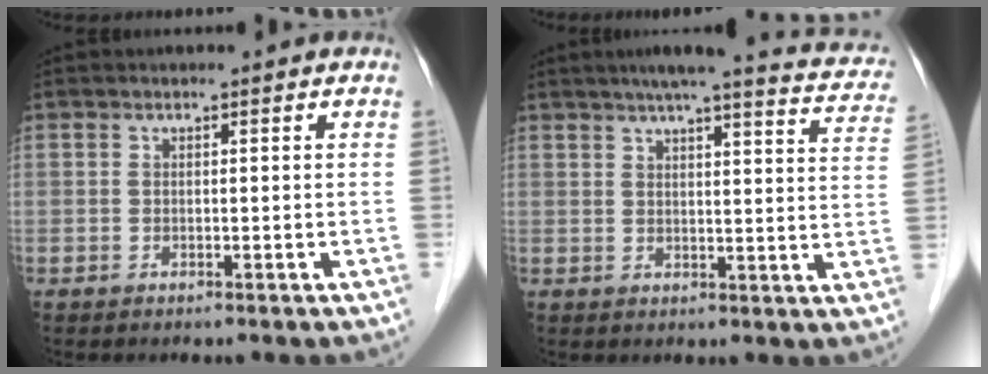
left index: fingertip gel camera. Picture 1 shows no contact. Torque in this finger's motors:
{"motor_torque": [0.48, -0.53, 0.32, 0.07]}